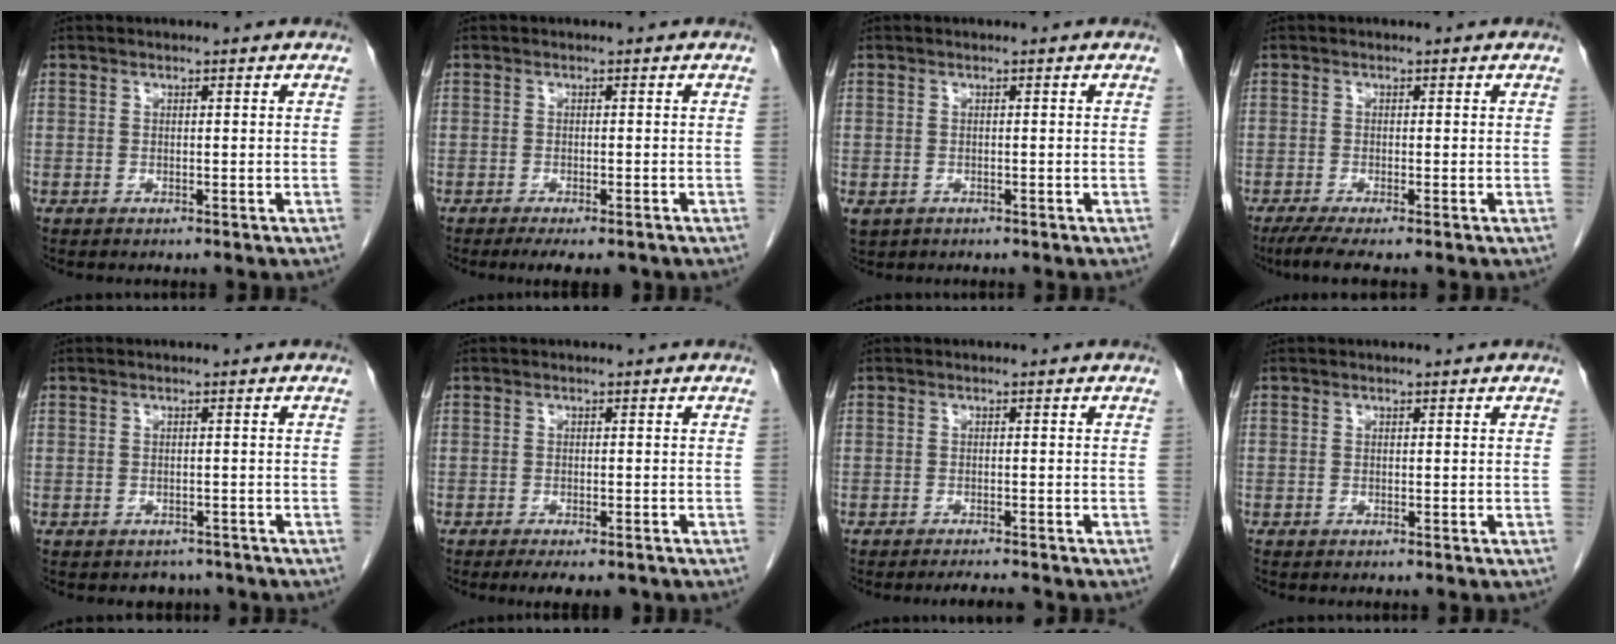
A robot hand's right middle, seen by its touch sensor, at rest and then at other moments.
{"total": 5.3, "force": [-4.2, 1.4, 3.0], "torque": [-0.037, -0.010, -0.059]}
{"total": 2.5, "force": [-1.3, 1.8, 1.2], "torque": [-0.025, -0.004, -0.014]}
{"total": 4.0, "force": [-2.7, 0.3, 2.9], "torque": [-0.053, -0.012, -0.048]}
{"total": 2.5, "force": [-2.2, 1.4, -0.1], "torque": [-0.004, 0.002, -0.029]}
{"total": 5.2, "force": [-4.1, 1.6, 2.8], "torque": [-0.034, -0.009, -0.056]}
{"total": 2.5, "force": [-2.4, -0.3, 0.7], "torque": [-0.015, -0.011, -0.033]}
{"total": 0.0}